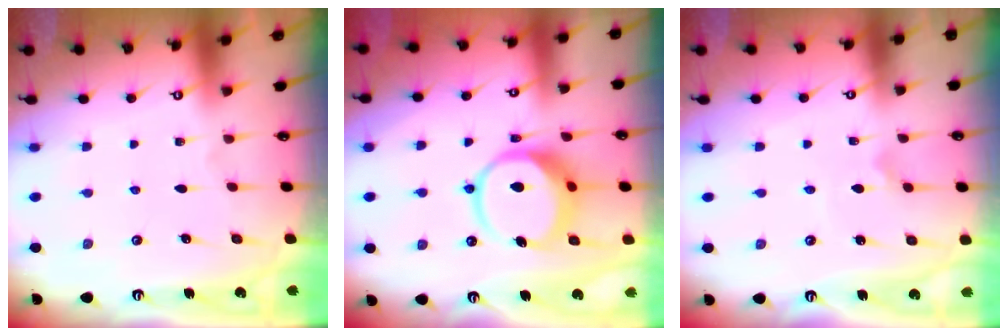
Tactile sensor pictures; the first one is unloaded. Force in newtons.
{"total": 11.7, "press": 11.6, "slide": 1.2}
{"total": 1.9, "press": 1.9, "slide": 0.2}